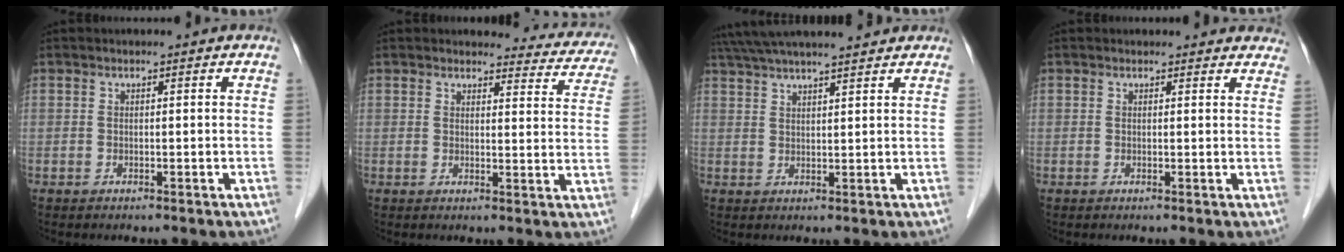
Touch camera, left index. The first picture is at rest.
{"total": 10.0, "force": [9.5, 2.7, 1.2], "torque": [0.022, -0.035, 0.077]}
{"total": 14.3, "force": [12.7, 1.3, 6.5], "torque": [-0.116, 0.040, 0.198]}
{"total": 6.6, "force": [6.1, 2.2, 0.9], "torque": [0.018, 0.005, 0.045]}